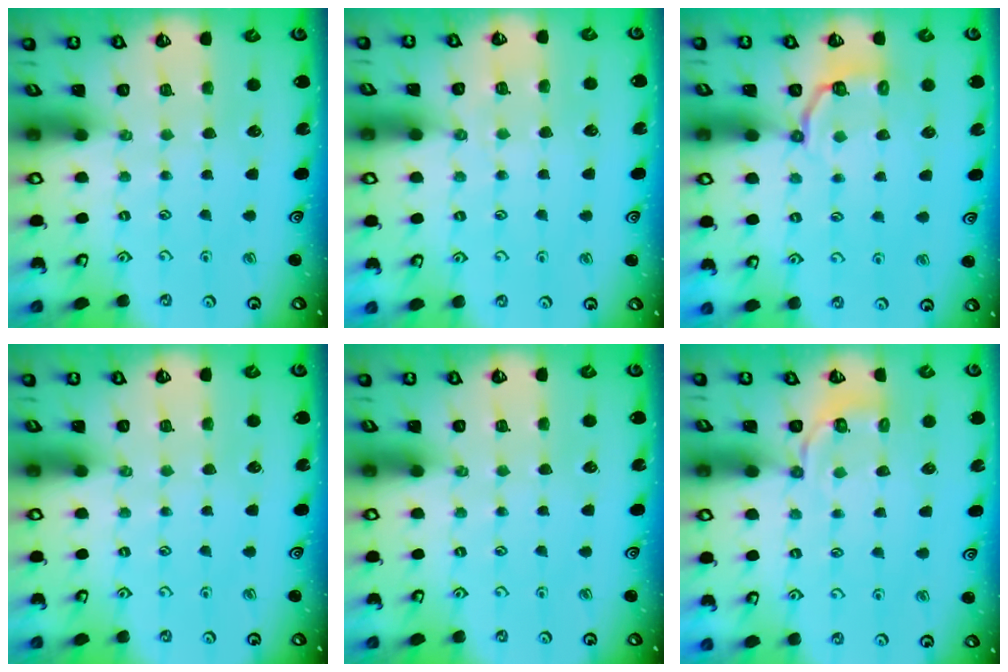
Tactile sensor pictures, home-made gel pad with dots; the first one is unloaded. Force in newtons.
{"total": 2.5, "press": 2.5, "slide": 0.4}
{"total": 4.9, "press": 3.7, "slide": 3.2}
{"total": 0.0}
{"total": 0.0}
{"total": 3.3, "press": 2.8, "slide": 1.7}